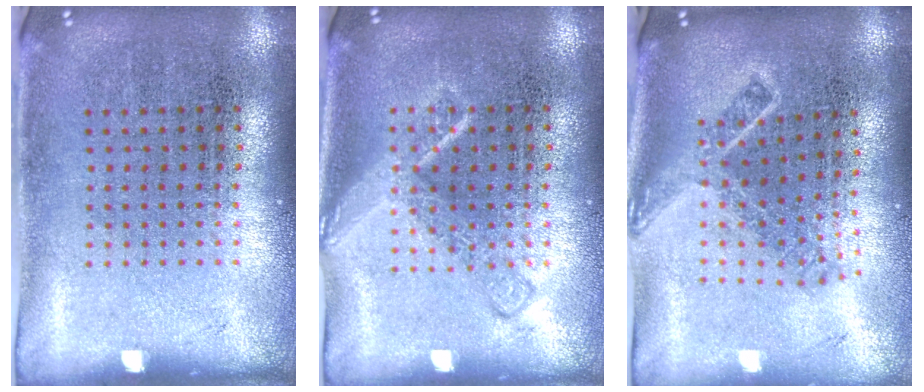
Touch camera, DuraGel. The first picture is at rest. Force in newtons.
{"total": 2.2, "press": 2.2, "slide": 0.3}
{"total": 1.9, "press": 1.3, "slide": 1.4}